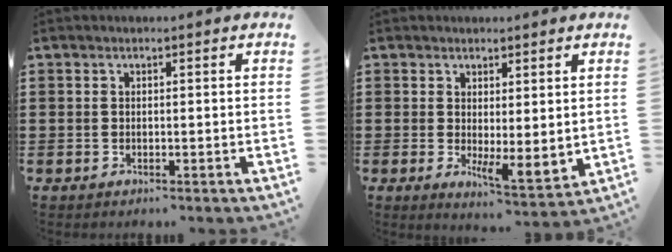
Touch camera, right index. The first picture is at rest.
{"total": 3.0, "force": [0.9, 1.1, 2.7], "torque": [-0.045, -0.011, 0.016]}